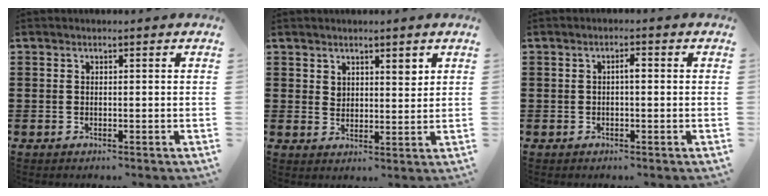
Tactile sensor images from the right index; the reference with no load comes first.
{"total": 2.9, "force": [2.4, 1.5, 0.8], "torque": [-0.013, 0.001, 0.045]}
{"total": 1.5, "force": [-0.1, 0.4, 1.4], "torque": [-0.028, 0.003, -0.004]}